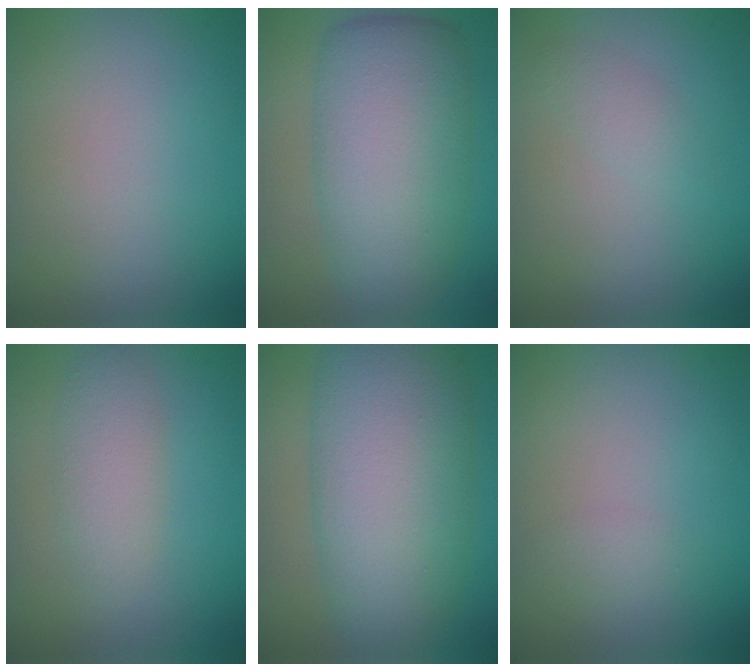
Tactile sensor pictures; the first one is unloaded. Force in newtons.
{"total": 10.2, "press": 10.2, "slide": 0.0}
{"total": 1.4, "press": 1.4, "slide": 0.1}
{"total": 2.9, "press": 2.9, "slide": 0.2}
{"total": 12.8, "press": 12.8, "slide": 0.2}
{"total": 0.9, "press": 0.9, "slide": 0.0}